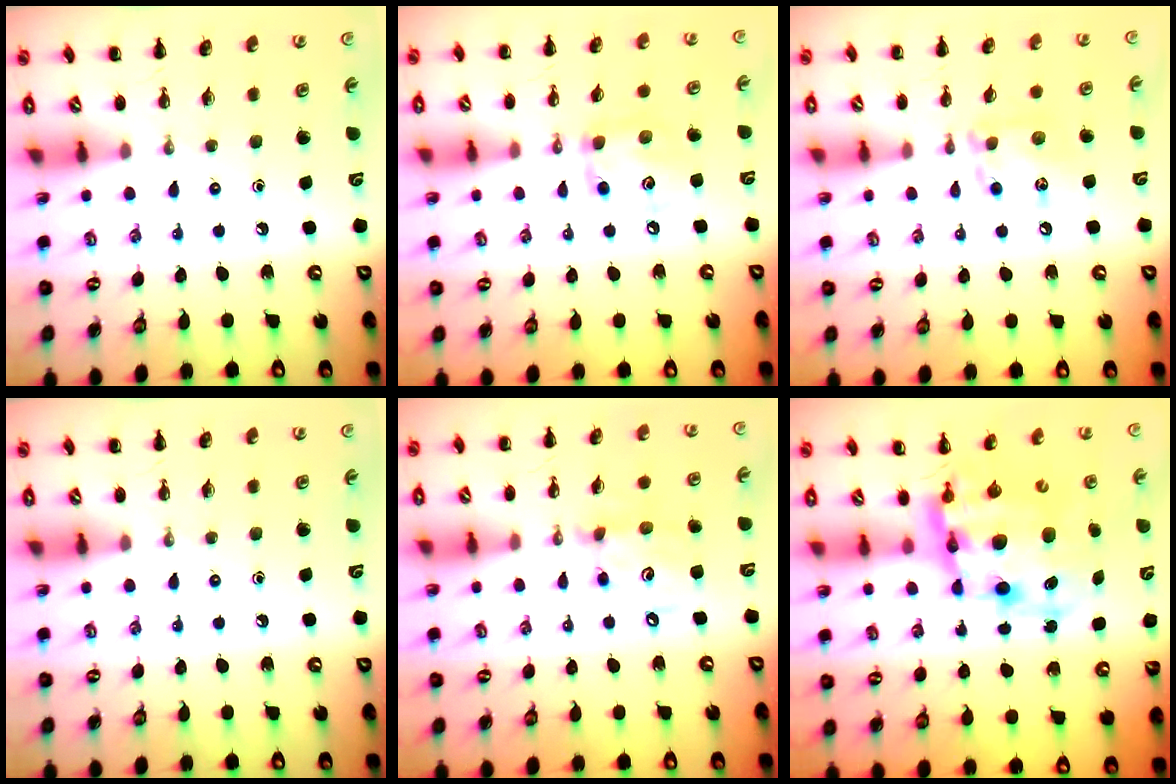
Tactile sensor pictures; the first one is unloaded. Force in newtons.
{"total": 9.4, "press": 9.4, "slide": 0.4}
{"total": 10.2, "press": 10.2, "slide": 0.6}
{"total": 0.0}
{"total": 8.1, "press": 8.1, "slide": 1.0}
{"total": 11.8, "press": 11.5, "slide": 2.9}